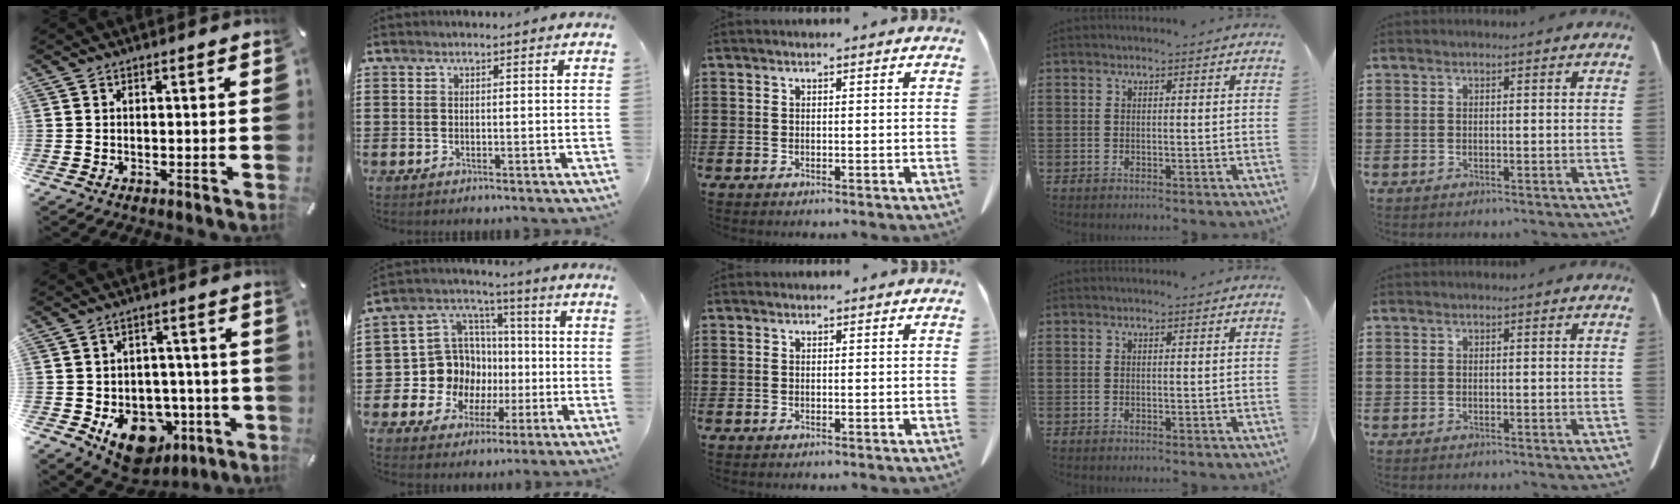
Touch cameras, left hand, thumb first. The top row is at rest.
{"thumb": {"total": 13.0, "force": [-6.3, 9.4, 6.3], "torque": [-0.085, 0.033, -0.100]}, "index": {"total": 11.4, "force": [-0.9, 11.0, 2.9], "torque": [-0.108, -0.003, -0.008]}}